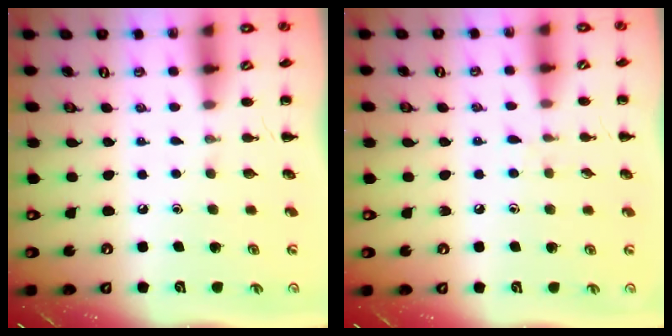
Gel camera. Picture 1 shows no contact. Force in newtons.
{"total": 4.4, "press": 3.9, "slide": 2.0}